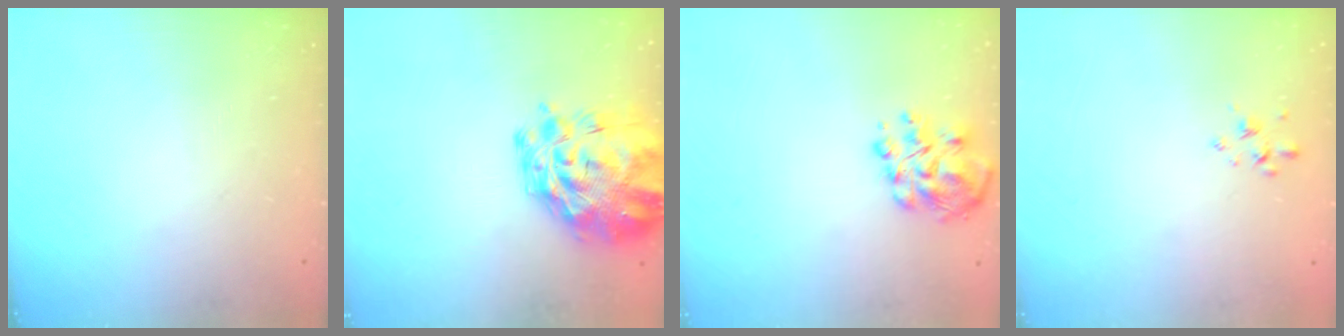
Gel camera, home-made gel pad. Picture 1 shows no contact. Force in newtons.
{"total": 12.6, "press": 11.8, "slide": 4.4}
{"total": 9.3, "press": 9.1, "slide": 1.5}
{"total": 2.8, "press": 2.6, "slide": 1.0}